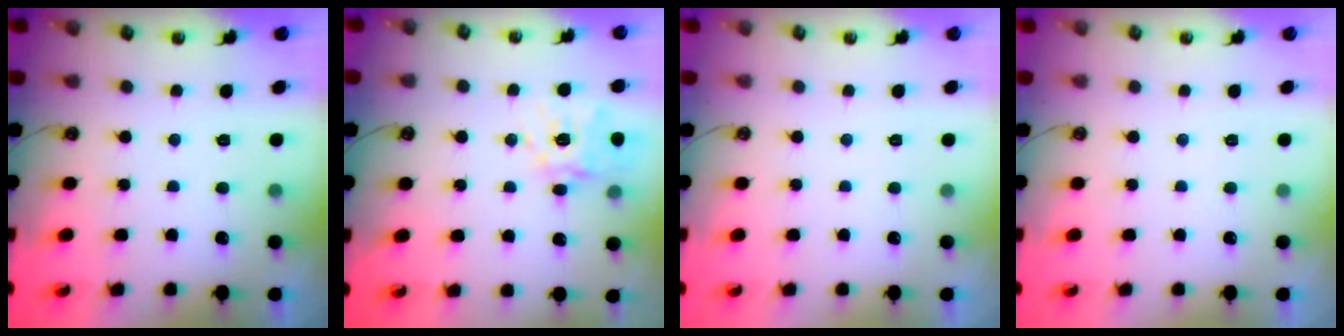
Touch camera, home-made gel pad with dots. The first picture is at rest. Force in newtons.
{"total": 15.8, "press": 15.7, "slide": 1.9}
{"total": 0.0}
{"total": 0.0}